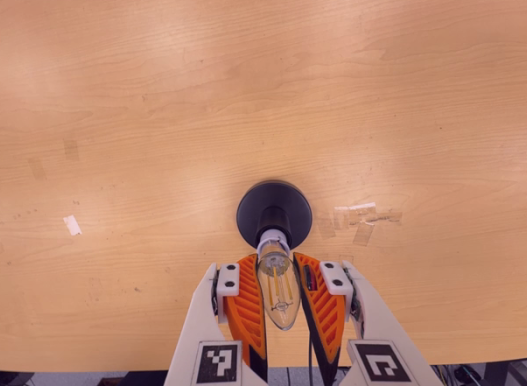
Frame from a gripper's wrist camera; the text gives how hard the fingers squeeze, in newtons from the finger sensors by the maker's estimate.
{"total": 18.5, "left": 19.2, "right": 17.7}